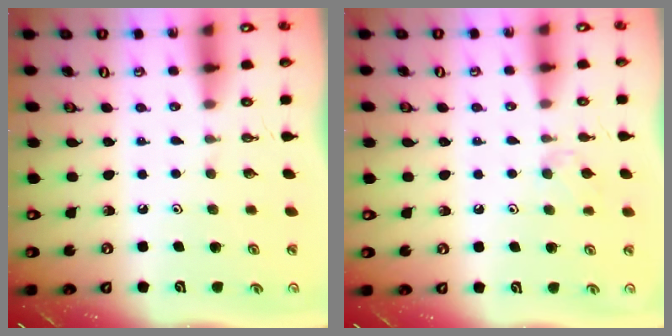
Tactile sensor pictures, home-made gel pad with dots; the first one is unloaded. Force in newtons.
{"total": 5.2, "press": 5.1, "slide": 1.0}